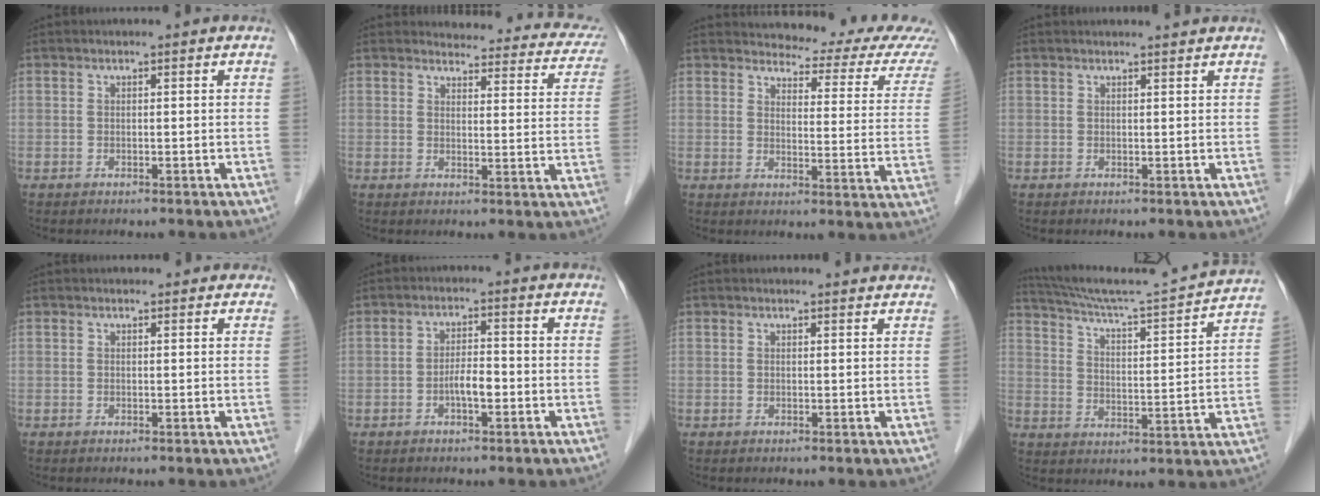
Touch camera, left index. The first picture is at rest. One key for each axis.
{"total": 16.4, "fx": 15.4, "fy": 4.7, "fz": 3.5, "tx": -0.004, "ty": -0.037, "tz": 0.142}
{"total": 12.6, "fx": 12.1, "fy": 1.5, "fz": 3.1, "tx": -0.025, "ty": -0.051, "tz": 0.120}
{"total": 1.9, "fx": 1.8, "fy": -0.4, "fz": 0.4, "tx": -0.009, "ty": 0.003, "tz": 0.025}
{"total": 2.7, "fx": 2.4, "fy": 1.2, "fz": 0.6, "tx": -0.004, "ty": 0.014, "tz": 0.018}
{"total": 3.1, "fx": -1.3, "fy": 0.9, "fz": 2.7, "tx": -0.050, "ty": 0.004, "tz": -0.024}
{"total": 3.3, "fx": 3.2, "fy": 0.6, "fz": 0.3, "tx": -0.009, "ty": 0.005, "tz": 0.027}
{"total": 18.7, "fx": 17.5, "fy": -1.6, "fz": 6.3, "tx": -0.118, "ty": -0.029, "tz": 0.251}